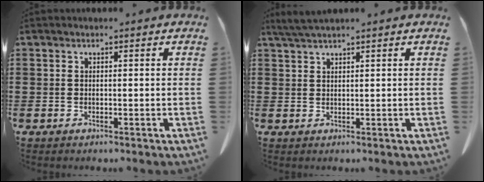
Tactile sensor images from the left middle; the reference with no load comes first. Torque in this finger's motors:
{"motor_torque": [0.22, 0.22, 0.03, 0.02]}